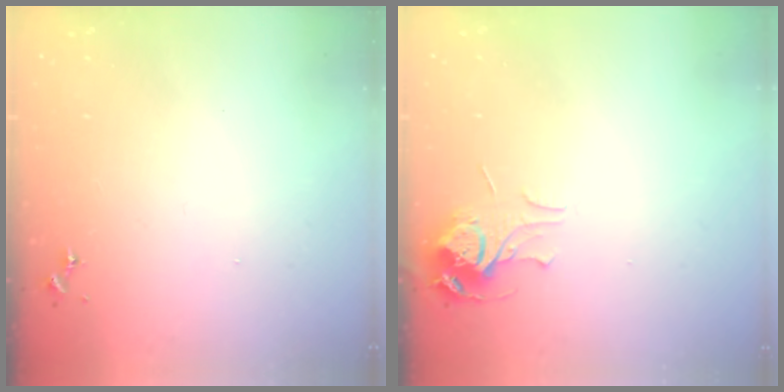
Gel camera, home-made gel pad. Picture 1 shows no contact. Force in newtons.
{"total": 7.1, "press": 7.1, "slide": 0.2}